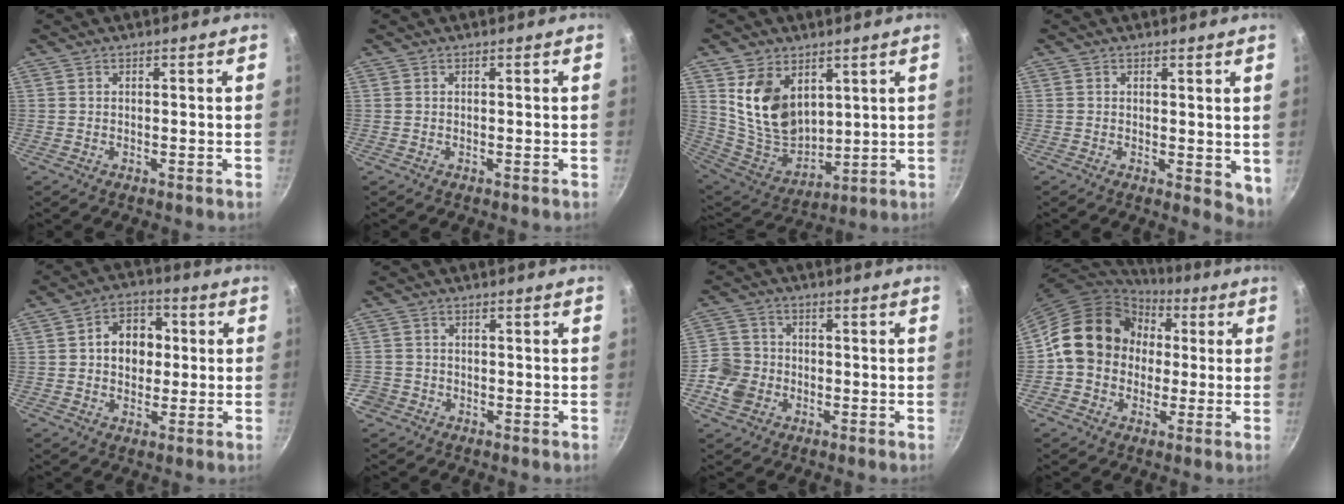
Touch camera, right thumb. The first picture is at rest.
{"total": 0.0}
{"total": 14.4, "force": [5.6, 9.9, 8.9], "torque": [-0.132, -0.050, 0.126]}
{"total": 4.6, "force": [0.7, 2.6, 3.7], "torque": [-0.041, -0.007, 0.011]}
{"total": 9.3, "force": [1.0, 7.2, 5.8], "torque": [-0.046, 0.012, 0.004]}
{"total": 3.4, "force": [-1.5, 2.9, 0.8], "torque": [-0.016, 0.018, -0.026]}
{"total": 7.7, "force": [-2.4, 6.7, 2.9], "torque": [-0.032, 0.023, -0.059]}
{"total": 15.4, "force": [1.4, 13.4, 7.4], "torque": [-0.086, 0.032, 0.009]}